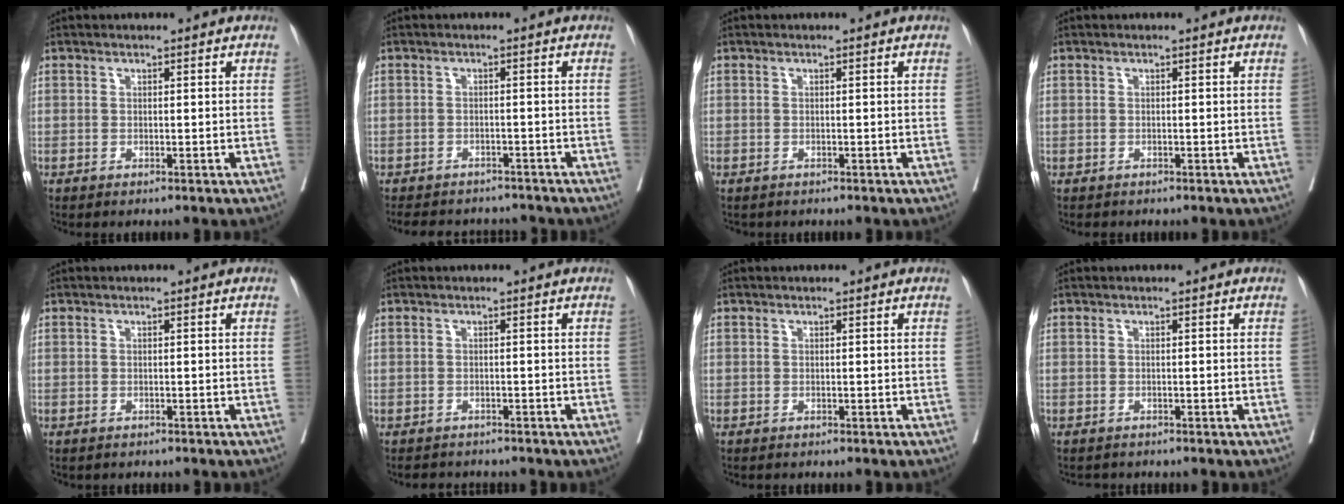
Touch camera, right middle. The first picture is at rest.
{"total": 9.5, "force": [-8.7, 3.2, 2.1], "torque": [-0.034, 0.007, -0.106]}
{"total": 0.7, "force": [-0.6, 0.3, 0.1], "torque": [-0.009, 0.000, -0.010]}
{"total": 0.8, "force": [-0.6, 0.5, 0.1], "torque": [-0.009, 0.001, -0.010]}
{"total": 0.7, "force": [-0.6, 0.3, 0.1], "torque": [-0.010, 0.000, -0.009]}
{"total": 3.3, "force": [-3.0, 1.2, 0.4], "torque": [-0.003, -0.004, -0.043]}
{"total": 0.0}
{"total": 1.9, "force": [-1.7, 0.7, 0.2], "torque": [-0.009, -0.004, -0.025]}